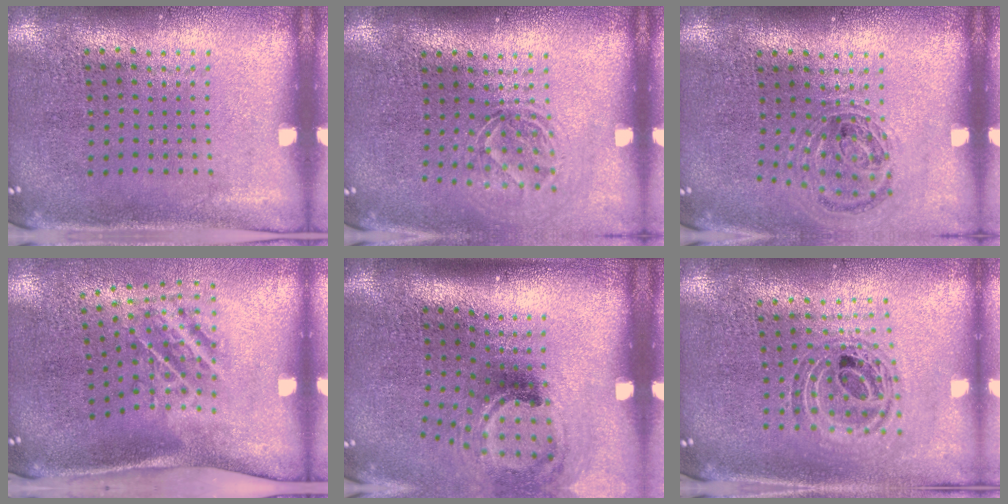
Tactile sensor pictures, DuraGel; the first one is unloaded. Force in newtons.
{"total": 1.7, "press": 1.2, "slide": 1.1}
{"total": 1.0, "press": 1.0, "slide": 0.2}
{"total": 2.0, "press": 1.2, "slide": 1.7}
{"total": 2.0, "press": 1.3, "slide": 1.5}
{"total": 0.8, "press": 0.8, "slide": 0.2}